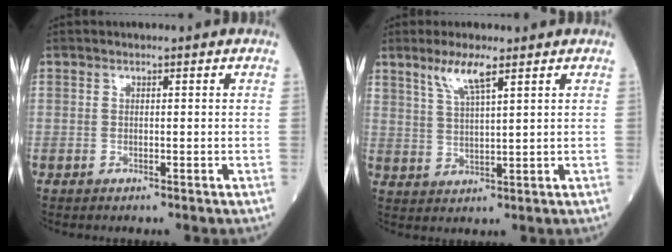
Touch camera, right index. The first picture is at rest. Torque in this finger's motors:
{"motor_torque": [0.09, 0.13, 0.09, 0.06]}